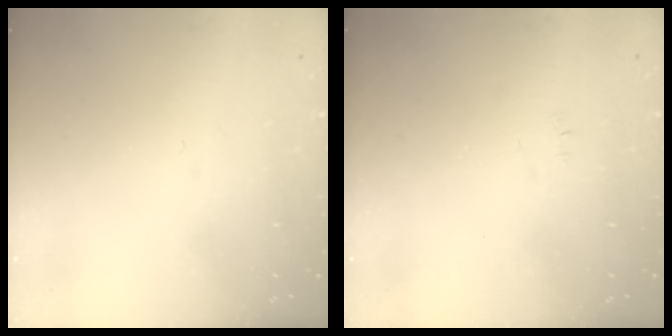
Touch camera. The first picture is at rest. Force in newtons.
{"total": 2.5, "press": 2.5, "slide": 0.3}